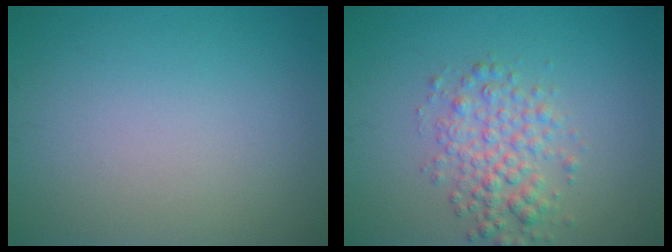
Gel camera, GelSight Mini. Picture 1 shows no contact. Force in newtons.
{"total": 3.6, "press": 3.6, "slide": 0.1}